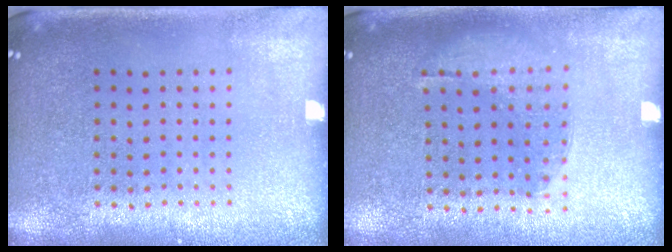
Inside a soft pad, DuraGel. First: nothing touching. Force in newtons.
{"total": 1.1, "press": 0.8, "slide": 0.8}